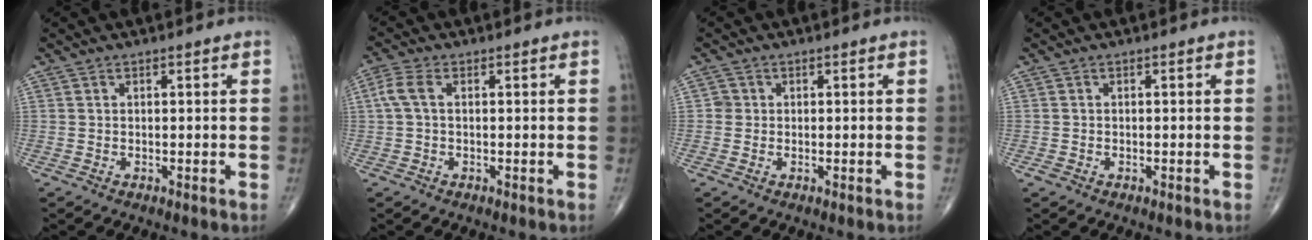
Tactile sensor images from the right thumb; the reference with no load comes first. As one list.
[{"total": 3.7, "force": [0.4, 1.9, 3.1], "torque": [-0.086, 0.012, 0.005]}, {"total": 1.3, "force": [0.0, 1.3, 0.2], "torque": [0.004, 0.004, -0.002]}, {"total": 0.6, "force": [-0.3, 0.4, 0.4], "torque": [-0.015, 0.003, -0.004]}]